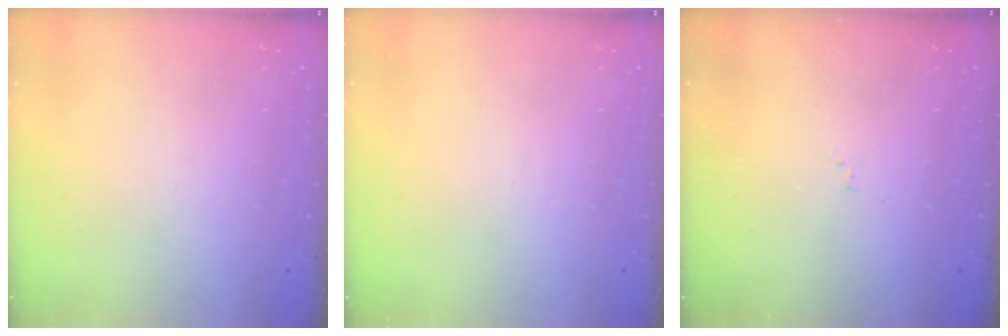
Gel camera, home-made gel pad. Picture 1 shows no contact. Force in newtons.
{"total": 0.0}
{"total": 5.7, "press": 5.6, "slide": 0.6}